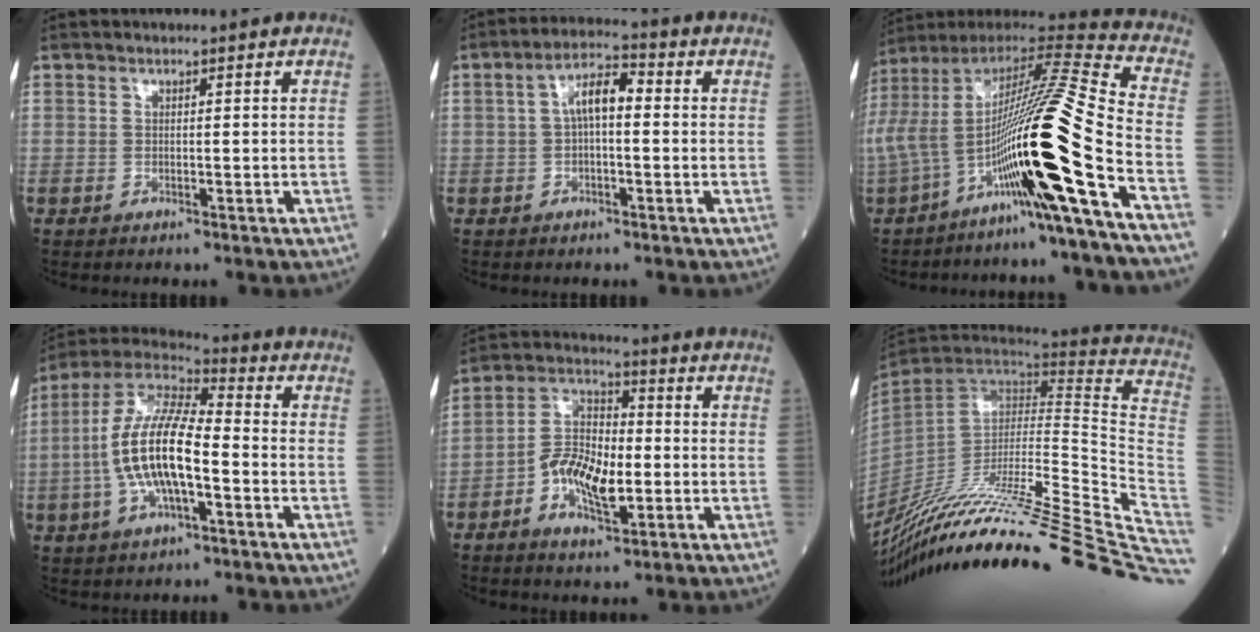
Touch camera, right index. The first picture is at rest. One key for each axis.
{"total": 5.5, "fx": 0.3, "fy": 1.9, "fz": 5.2, "tx": -0.094, "ty": 0.023, "tz": 0.000}
{"total": 25.9, "fx": -10.4, "fy": 0.4, "fz": 23.7, "tx": -0.470, "ty": -0.007, "tz": -0.191}
{"total": 14.1, "fx": -2.5, "fy": 4.0, "fz": 13.3, "tx": -0.281, "ty": 0.013, "tz": -0.049}
{"total": 9.5, "fx": -2.7, "fy": 4.1, "fz": 8.1, "tx": -0.165, "ty": 0.011, "tz": -0.052}
{"total": 40.2, "fx": -33.0, "fy": -0.9, "fz": 22.9, "tx": -0.211, "ty": -0.084, "tz": -0.484}